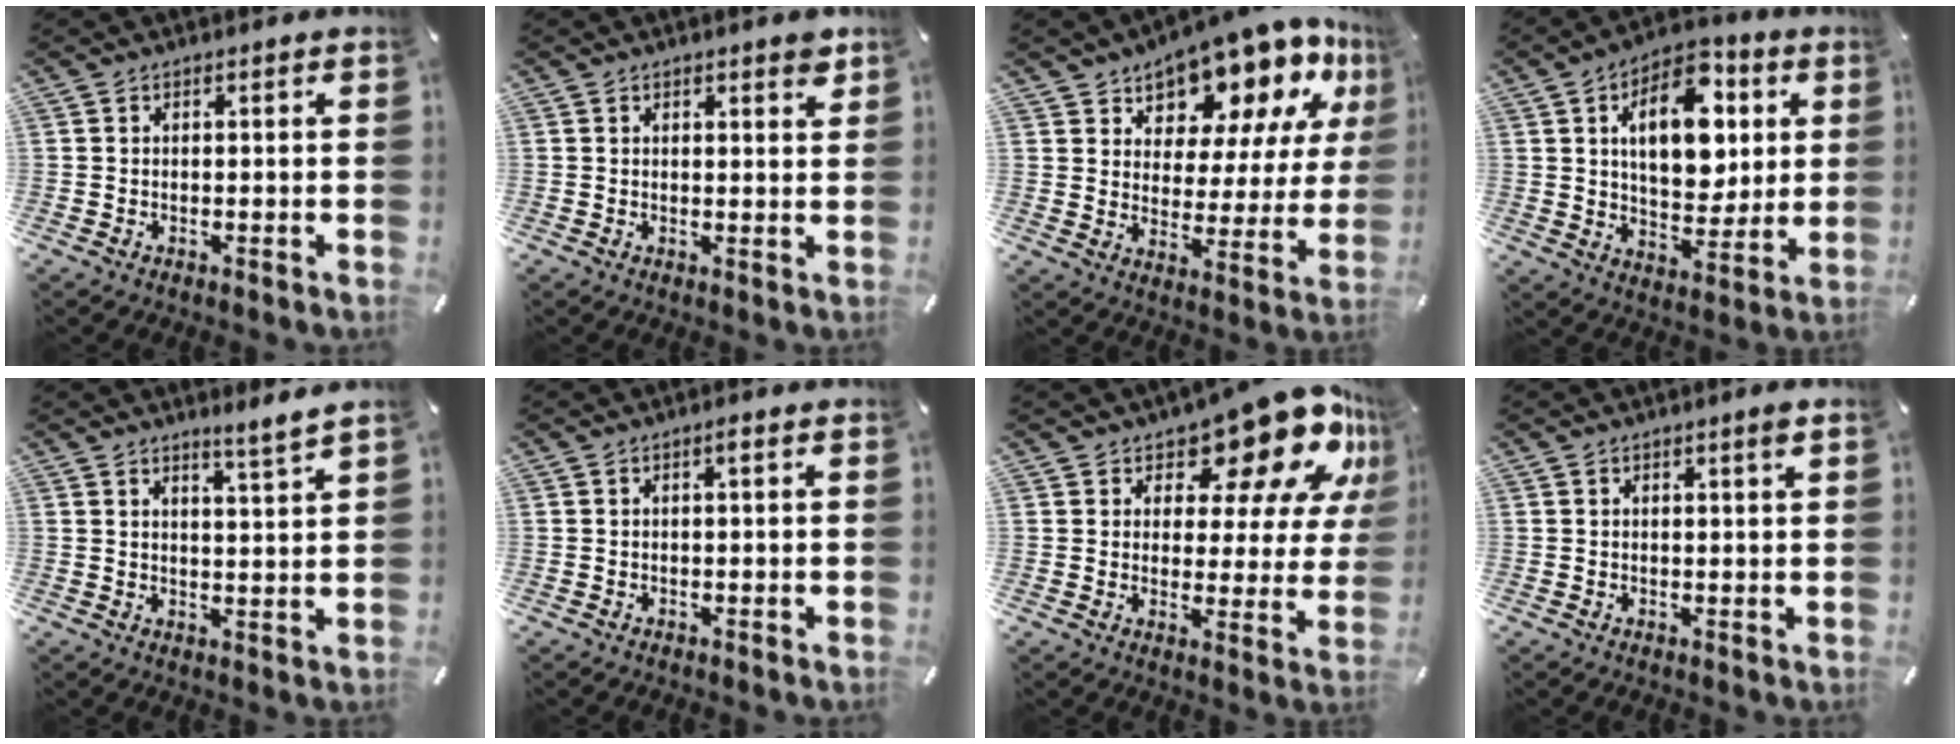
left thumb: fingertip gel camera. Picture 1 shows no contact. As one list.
[{"total": 2.2, "force": [1.7, 0.9, 1.2], "torque": [-0.010, -0.006, 0.027]}, {"total": 13.5, "force": [11.9, 5.6, 2.8], "torque": [-0.052, -0.119, 0.206]}, {"total": 17.0, "force": [4.8, 10.5, 12.5], "torque": [-0.188, -0.008, 0.078]}, {"total": 4.2, "force": [3.9, -0.7, 1.4], "torque": [-0.030, -0.030, 0.066]}, {"total": 1.0, "force": [0.2, 0.2, 1.0], "torque": [-0.020, 0.002, 0.003]}, {"total": 17.4, "force": [12.5, 7.2, 9.7], "torque": [-0.139, -0.091, 0.210]}, {"total": 1.5, "force": [0.9, 0.1, 1.2], "torque": [-0.026, 0.000, 0.015]}]